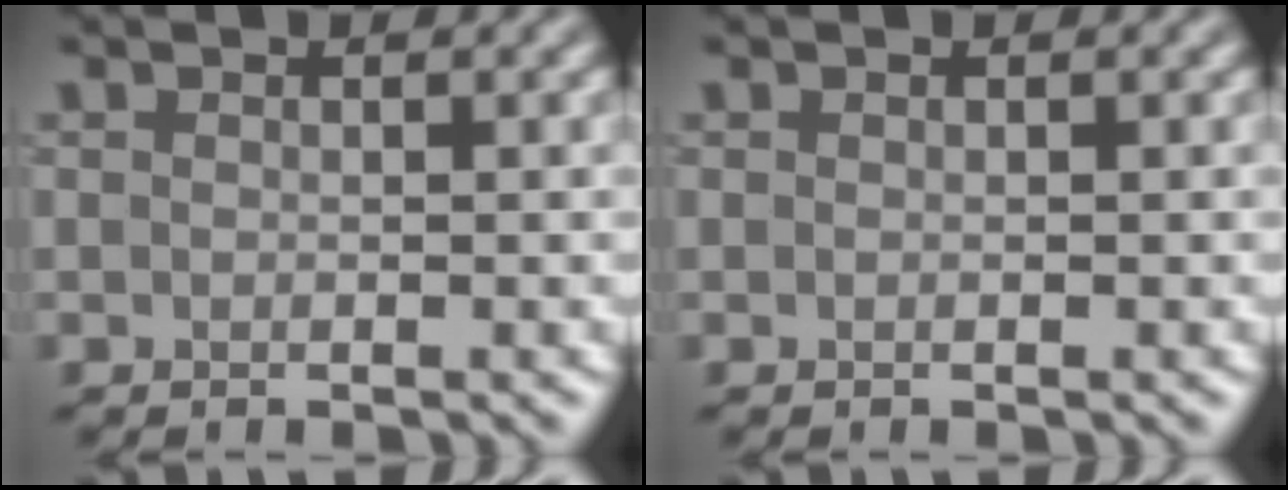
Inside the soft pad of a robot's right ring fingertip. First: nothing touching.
{"total": 0.0}